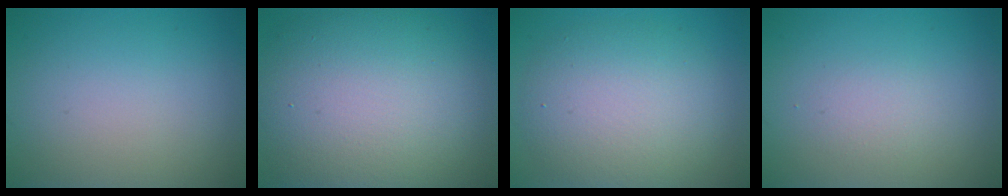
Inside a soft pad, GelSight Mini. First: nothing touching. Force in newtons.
{"total": 13.8, "press": 13.8, "slide": 1.0}
{"total": 6.8, "press": 6.8, "slide": 0.5}
{"total": 1.4, "press": 1.4, "slide": 0.1}